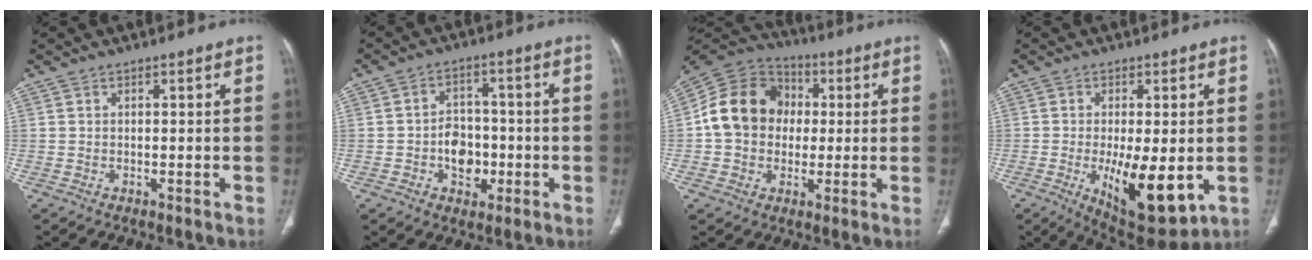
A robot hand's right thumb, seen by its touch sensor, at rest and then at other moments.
{"total": 7.3, "force": [-1.9, 5.6, 4.3], "torque": [-0.033, 0.019, -0.030]}
{"total": 14.8, "force": [0.8, 12.6, 7.8], "torque": [-0.120, 0.027, 0.005]}
{"total": 13.8, "force": [-2.8, 5.4, 12.4], "torque": [-0.185, -0.025, -0.027]}